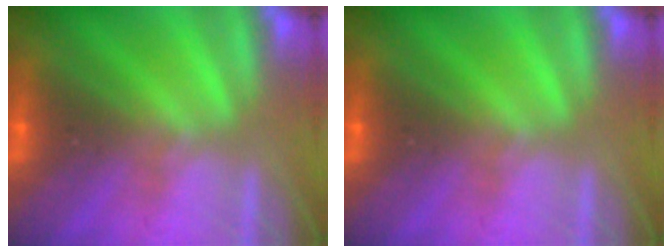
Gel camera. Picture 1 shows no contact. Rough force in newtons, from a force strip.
{"total": 0.0}